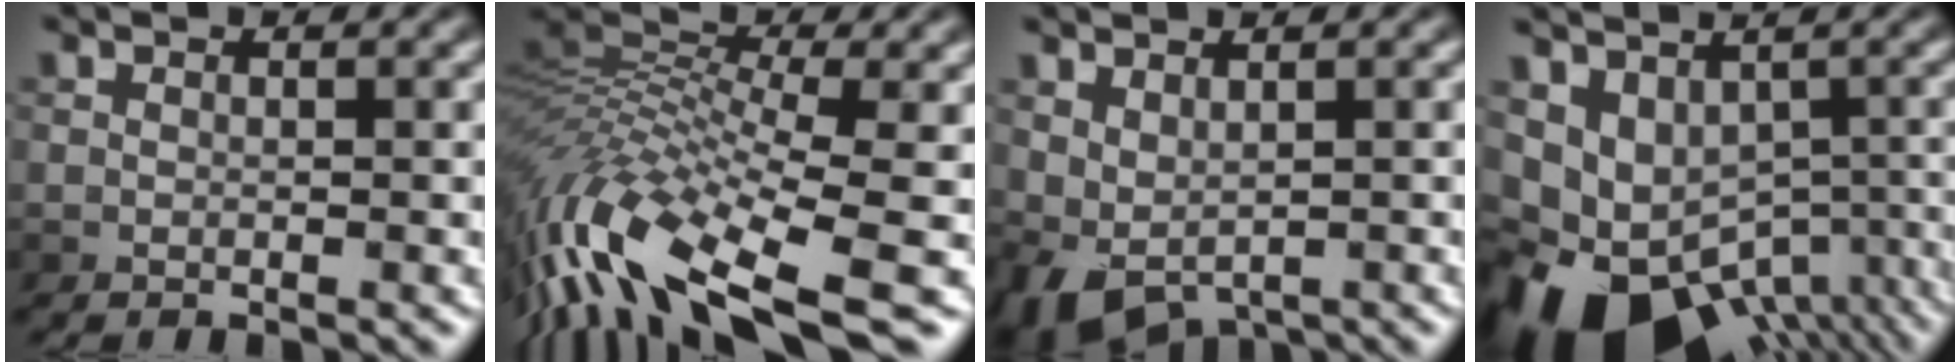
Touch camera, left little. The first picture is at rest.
{"total": 12.7, "force": [-4.7, 4.9, 10.8], "torque": [-0.235, 0.014, -0.084]}
{"total": 3.4, "force": [0.0, 2.1, 2.6], "torque": [-0.055, -0.010, 0.007]}
{"total": 11.7, "force": [-5.6, 8.0, 6.4], "torque": [-0.120, -0.027, -0.043]}